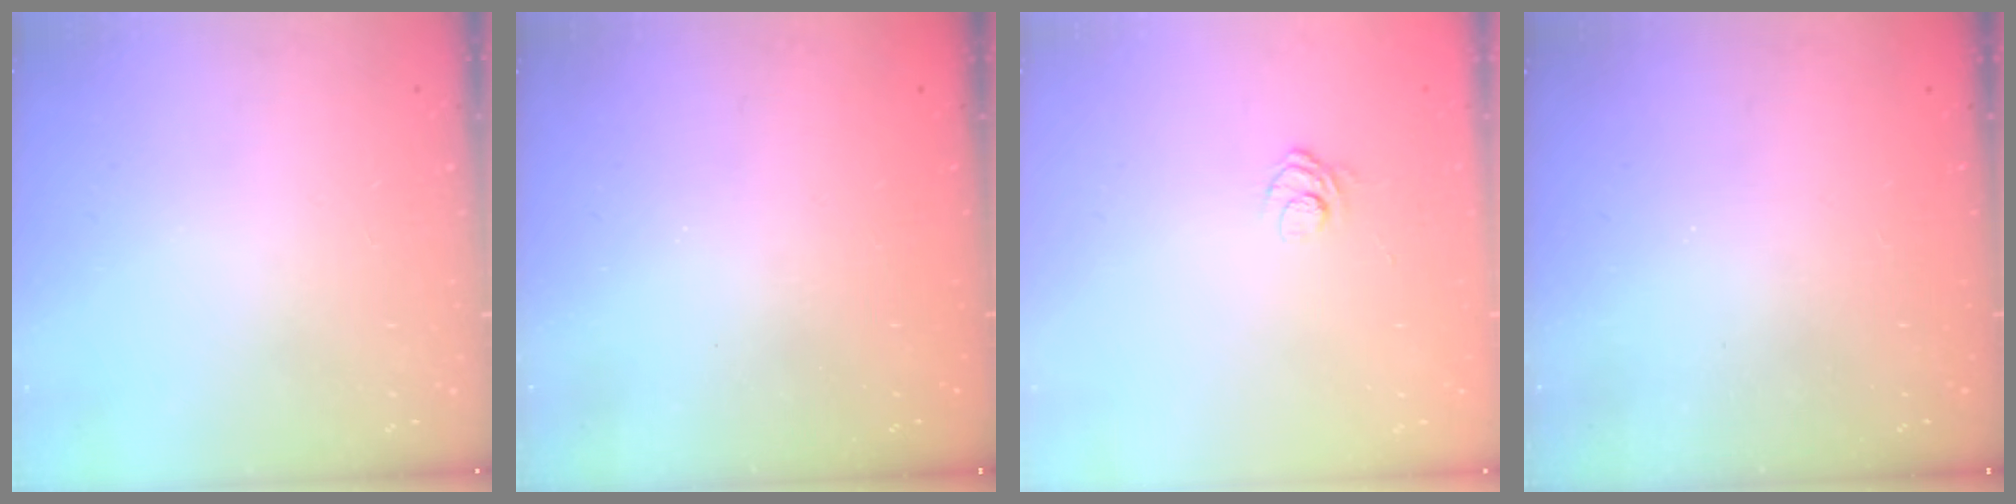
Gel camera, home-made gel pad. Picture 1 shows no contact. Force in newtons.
{"total": 2.5, "press": 2.4, "slide": 0.7}
{"total": 3.7, "press": 3.6, "slide": 1.2}
{"total": 2.3, "press": 2.2, "slide": 0.8}